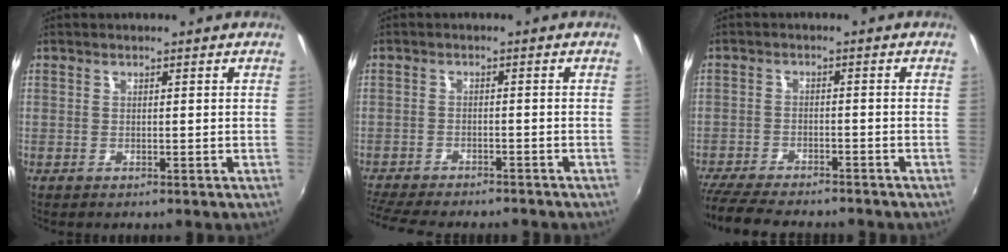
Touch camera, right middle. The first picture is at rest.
{"total": 11.8, "force": [-10.4, 2.5, 4.8], "torque": [-0.118, -0.024, -0.164]}
{"total": 13.2, "force": [-11.5, 2.9, 5.7], "torque": [-0.136, -0.029, -0.188]}